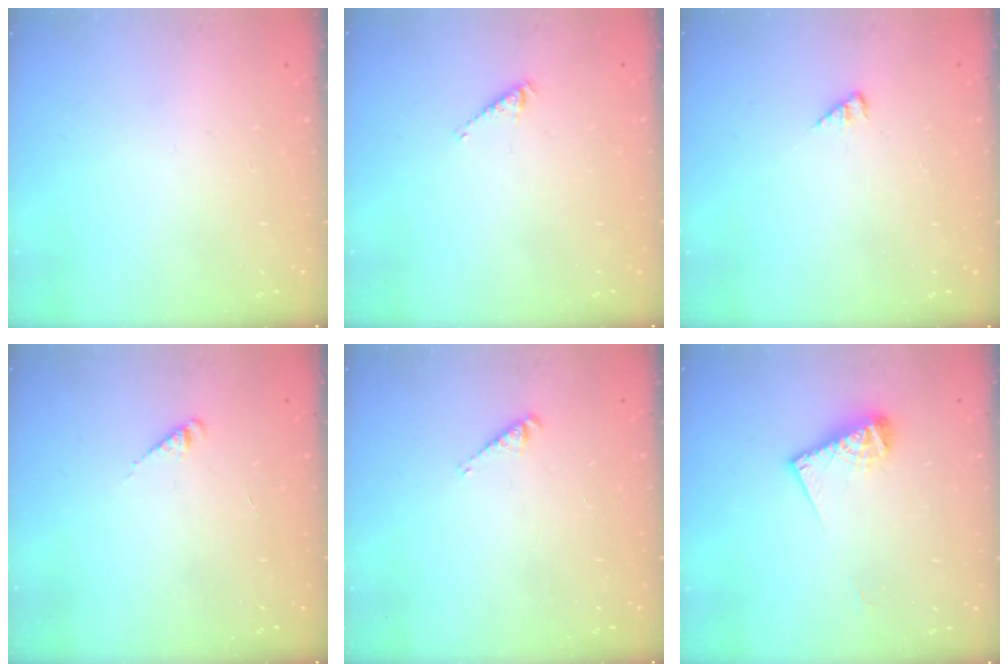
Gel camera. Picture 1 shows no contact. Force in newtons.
{"total": 2.9, "press": 2.9, "slide": 0.5}
{"total": 2.2, "press": 2.2, "slide": 0.2}
{"total": 1.9, "press": 1.9, "slide": 0.4}
{"total": 2.8, "press": 2.8, "slide": 0.4}
{"total": 9.6, "press": 9.5, "slide": 1.3}